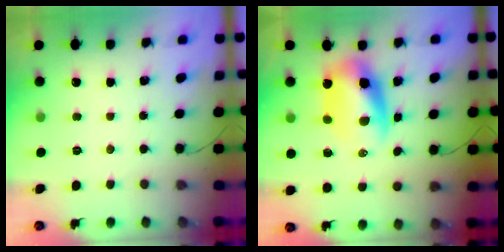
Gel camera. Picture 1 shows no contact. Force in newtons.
{"total": 10.3, "press": 9.9, "slide": 3.0}